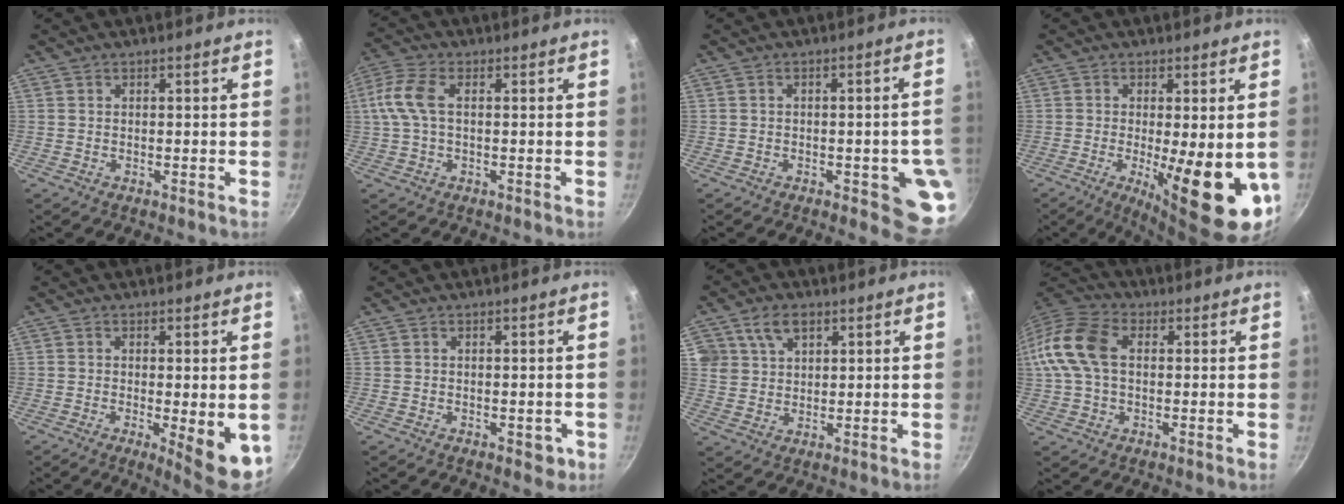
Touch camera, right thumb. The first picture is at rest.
{"total": 7.7, "force": [0.8, 4.0, 6.5], "torque": [-0.153, 0.020, 0.008]}
{"total": 9.6, "force": [-2.7, 3.4, 8.5], "torque": [-0.063, 0.011, -0.030]}
{"total": 16.9, "force": [-3.4, 5.1, 15.7], "torque": [-0.212, -0.017, -0.037]}
{"total": 9.4, "force": [-1.8, 2.6, 8.9], "torque": [-0.105, -0.011, -0.016]}
{"total": 3.0, "force": [-1.0, 1.6, 2.3], "torque": [-0.019, 0.002, -0.011]}
{"total": 6.9, "force": [3.5, 4.7, 3.6], "torque": [-0.051, -0.005, 0.067]}
{"total": 12.8, "force": [1.6, 8.3, 9.6], "torque": [-0.187, 0.025, 0.013]}